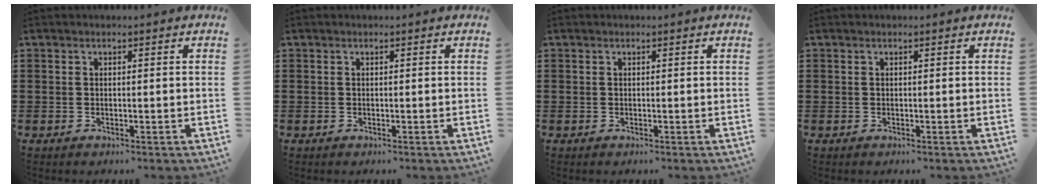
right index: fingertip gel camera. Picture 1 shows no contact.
{"total": 0.0}
{"total": 0.0}
{"total": 0.0}